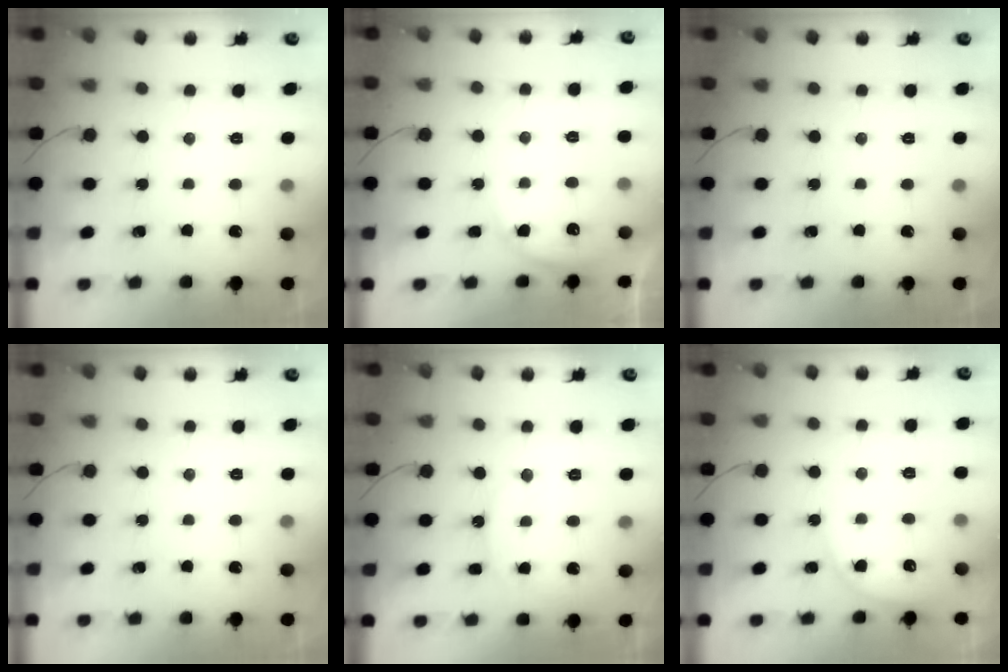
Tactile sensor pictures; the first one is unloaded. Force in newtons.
{"total": 5.4, "press": 5.3, "slide": 0.6}
{"total": 0.0}
{"total": 0.0}
{"total": 8.9, "press": 8.8, "slide": 0.9}
{"total": 4.4, "press": 4.4, "slide": 0.5}